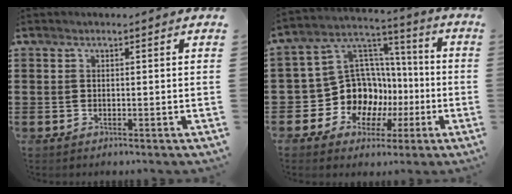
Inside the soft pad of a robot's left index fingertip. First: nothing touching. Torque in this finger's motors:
{"motor_torque": [1.39, 0.74, 0.56, 0.07]}